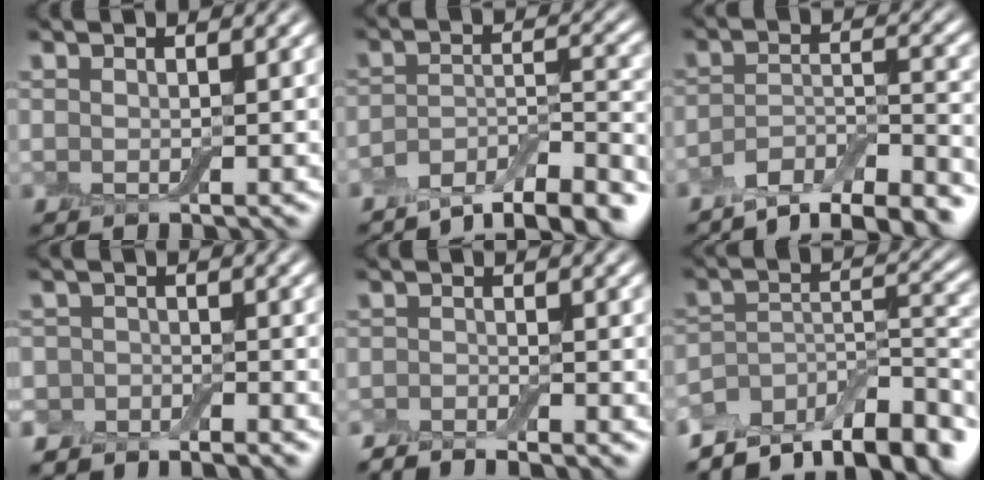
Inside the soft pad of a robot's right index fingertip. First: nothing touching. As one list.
[{"total": 7.3, "force": [-6.3, 1.9, 3.3], "torque": [-0.053, -0.006, -0.103]}, {"total": 8.3, "force": [-6.9, 2.4, 4.0], "torque": [-0.063, -0.005, -0.108]}, {"total": 2.8, "force": [-2.5, 1.2, 0.3], "torque": [0.011, 0.006, -0.048]}, {"total": 2.4, "force": [-2.4, 0.1, 0.4], "torque": [-0.008, 0.000, -0.049]}, {"total": 10.5, "force": [-8.2, 3.8, 5.3], "torque": [-0.083, 0.013, -0.140]}]